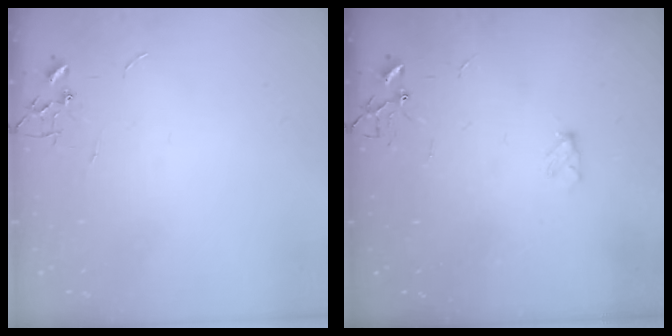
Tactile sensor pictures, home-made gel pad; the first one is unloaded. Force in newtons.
{"total": 3.8, "press": 3.8, "slide": 0.7}